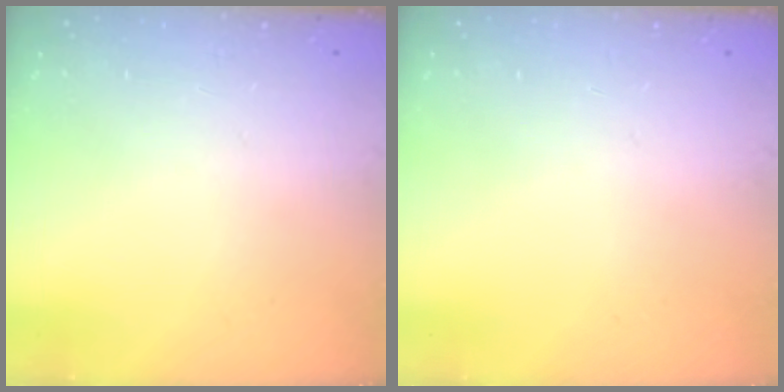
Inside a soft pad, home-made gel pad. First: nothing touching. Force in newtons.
{"total": 0.0}